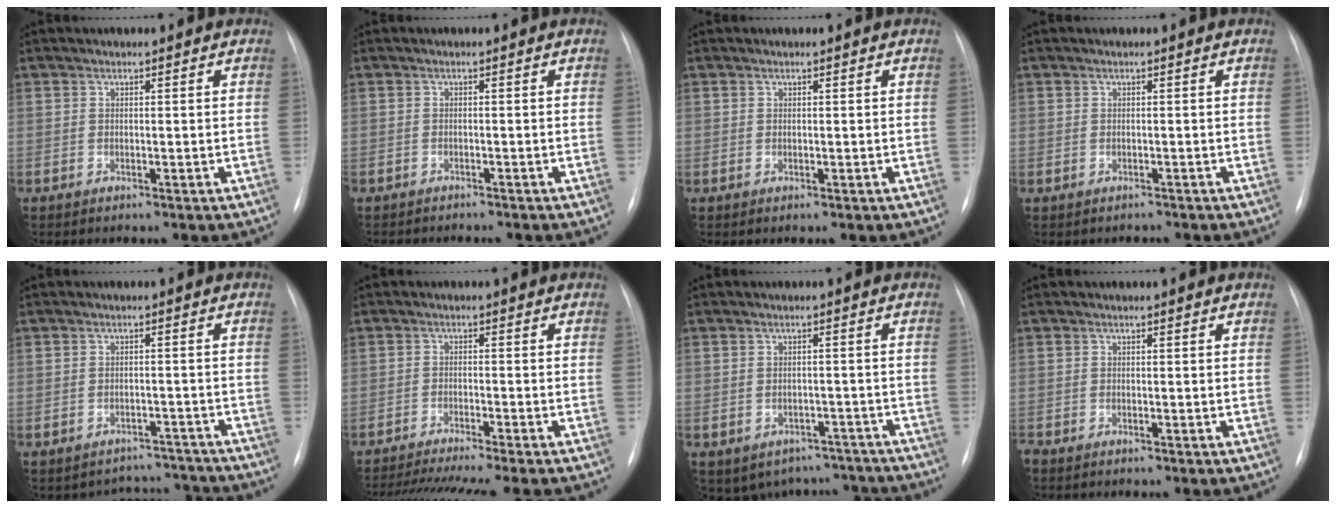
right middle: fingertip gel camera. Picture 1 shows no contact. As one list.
[{"total": 3.4, "force": [-3.1, 0.7, 1.0], "torque": [-0.013, -0.006, -0.041]}, {"total": 0.0}, {"total": 0.8, "force": [-0.6, 0.4, -0.2], "torque": [-0.009, -0.001, -0.010]}, {"total": 5.2, "force": [-4.7, 1.5, -1.6], "torque": [0.024, 0.030, -0.055]}, {"total": 12.1, "force": [-10.4, -0.9, 6.1], "torque": [-0.086, -0.022, -0.160]}, {"total": 9.3, "force": [-7.6, 5.2, 1.2], "torque": [-0.012, 0.019, -0.081]}, {"total": 1.0, "force": [-0.9, 0.1, 0.4], "torque": [-0.006, -0.002, -0.013]}]